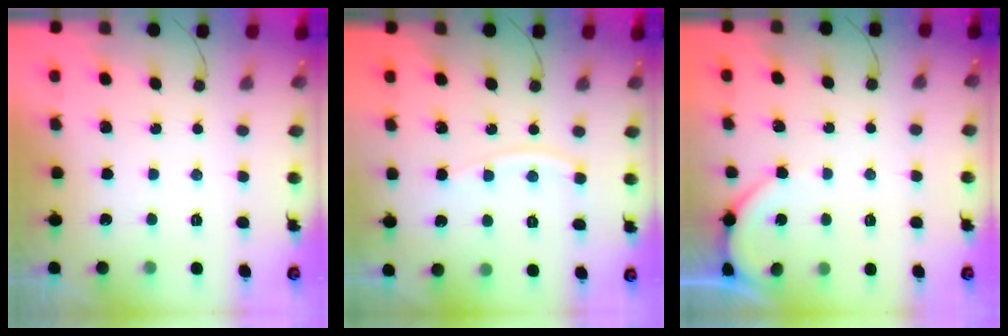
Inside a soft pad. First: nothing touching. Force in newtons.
{"total": 4.4, "press": 4.4, "slide": 0.2}
{"total": 2.8, "press": 2.8, "slide": 0.4}